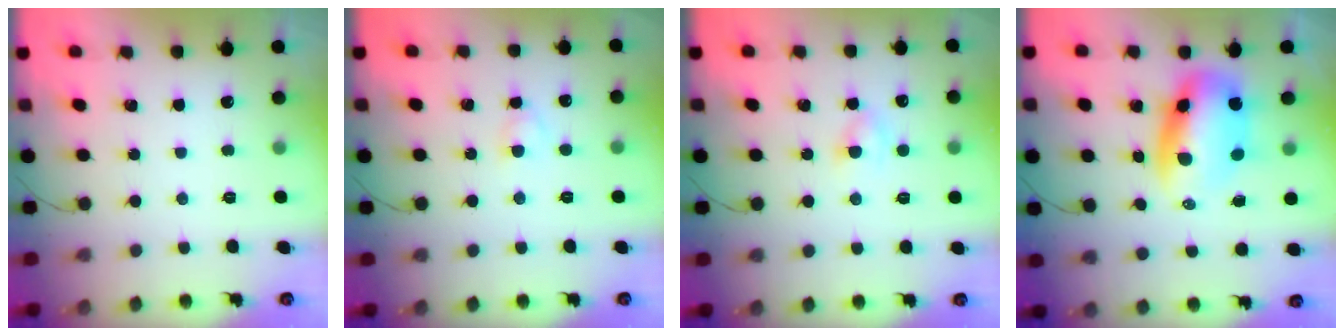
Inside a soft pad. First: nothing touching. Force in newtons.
{"total": 2.5, "press": 2.3, "slide": 1.1}
{"total": 2.6, "press": 2.3, "slide": 1.1}
{"total": 10.3, "press": 9.9, "slide": 2.9}